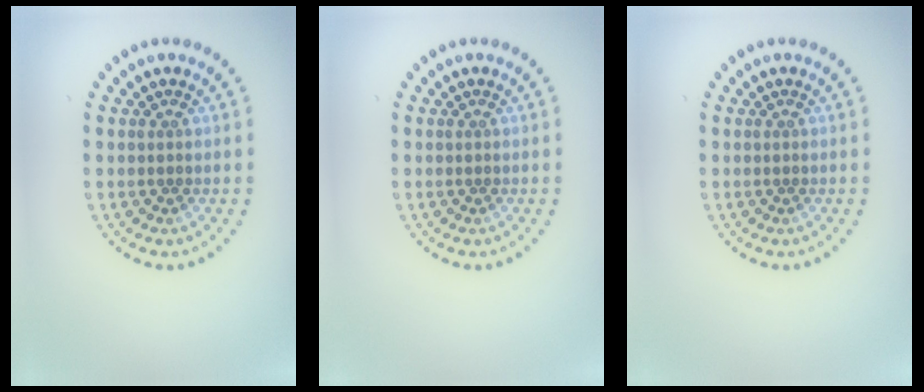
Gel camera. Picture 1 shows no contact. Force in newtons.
{"total": 0.0}
{"total": 0.0}